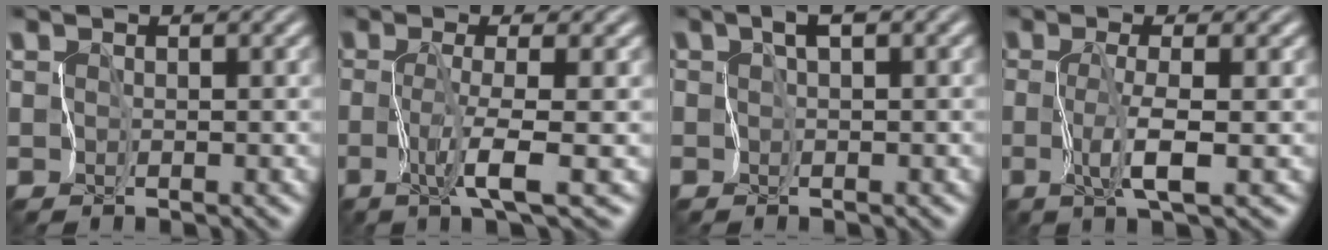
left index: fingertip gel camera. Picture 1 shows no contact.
{"total": 2.8, "force": [-0.8, -0.4, 2.6], "torque": [-0.056, -0.005, -0.018]}
{"total": 2.7, "force": [0.9, 1.1, 2.4], "torque": [-0.042, 0.007, 0.009]}
{"total": 2.4, "force": [-0.5, -0.4, 2.4], "torque": [-0.056, -0.006, -0.009]}